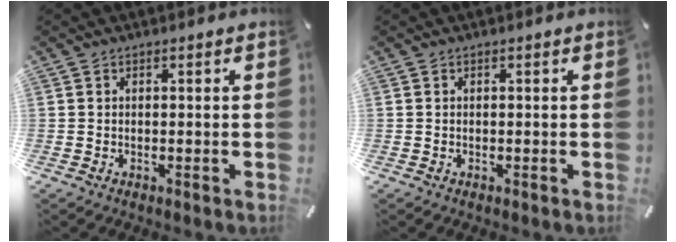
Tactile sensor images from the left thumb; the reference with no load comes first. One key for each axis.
{"total": 0.0}